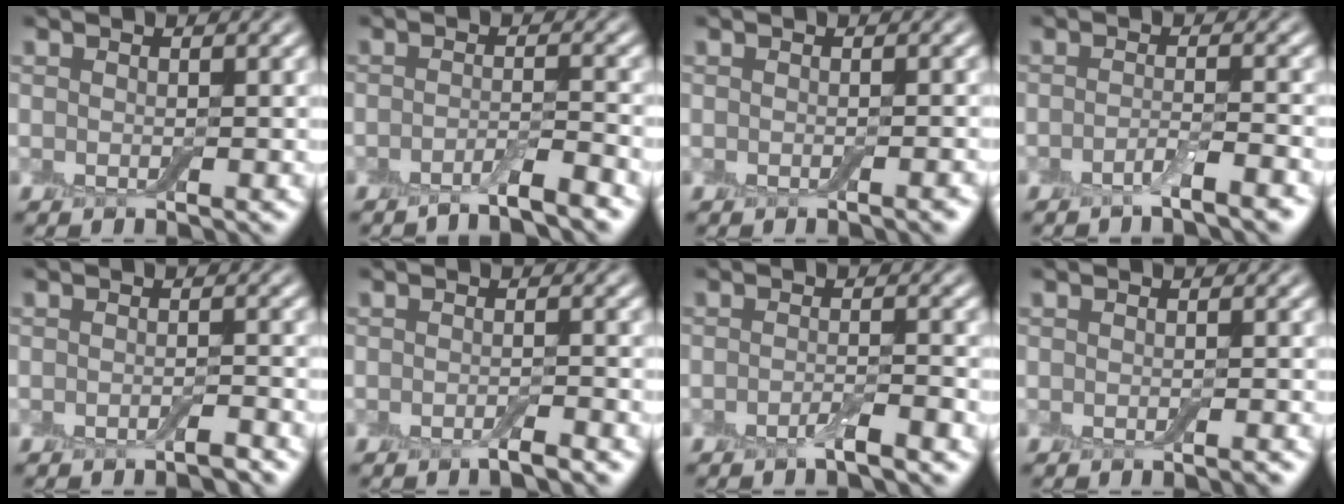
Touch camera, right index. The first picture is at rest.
{"total": 2.6, "force": [-1.9, 0.3, 1.7], "torque": [-0.021, 0.003, -0.043]}
{"total": 0.9, "force": [-0.4, 0.2, 0.8], "torque": [-0.007, 0.001, -0.006]}
{"total": 2.3, "force": [-1.4, 0.4, 1.8], "torque": [-0.029, 0.001, -0.034]}
{"total": 1.3, "force": [-1.0, 0.1, 0.8], "torque": [-0.011, 0.000, -0.019]}
{"total": 1.6, "force": [-1.1, 0.2, 1.1], "torque": [-0.012, 0.000, -0.020]}
{"total": 1.9, "force": [-1.2, 0.2, 1.4], "torque": [-0.024, 0.002, -0.025]}
{"total": 0.7, "force": [-0.4, 0.0, 0.5], "torque": [-0.006, 0.000, -0.006]}